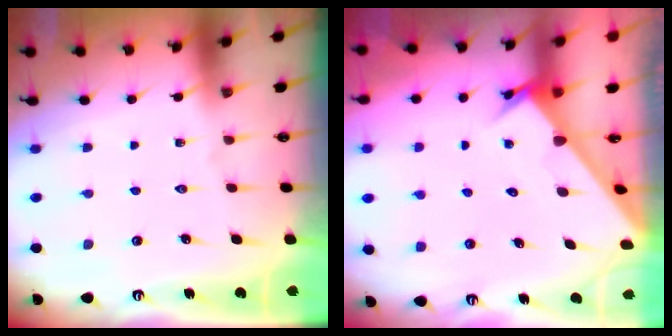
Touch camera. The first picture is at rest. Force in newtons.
{"total": 2.8, "press": 2.8, "slide": 0.1}